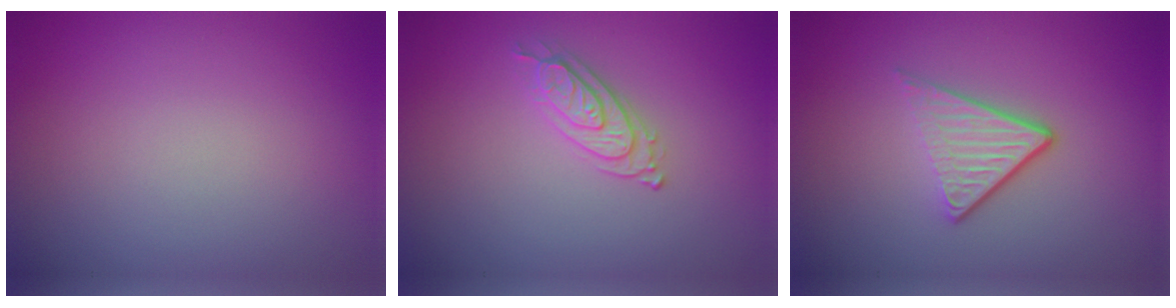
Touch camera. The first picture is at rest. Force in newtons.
{"total": 2.2, "press": 2.2, "slide": 0.3}
{"total": 3.6, "press": 2.4, "slide": 2.7}